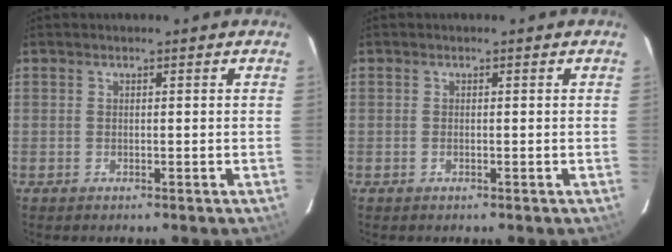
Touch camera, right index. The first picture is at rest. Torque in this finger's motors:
{"motor_torque": [0.11, 0.08, -0.01, 0.01]}